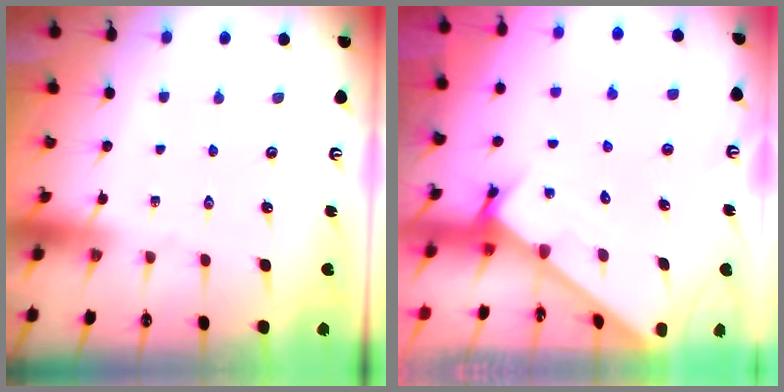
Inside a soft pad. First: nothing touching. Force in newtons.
{"total": 1.6, "press": 1.6, "slide": 0.1}